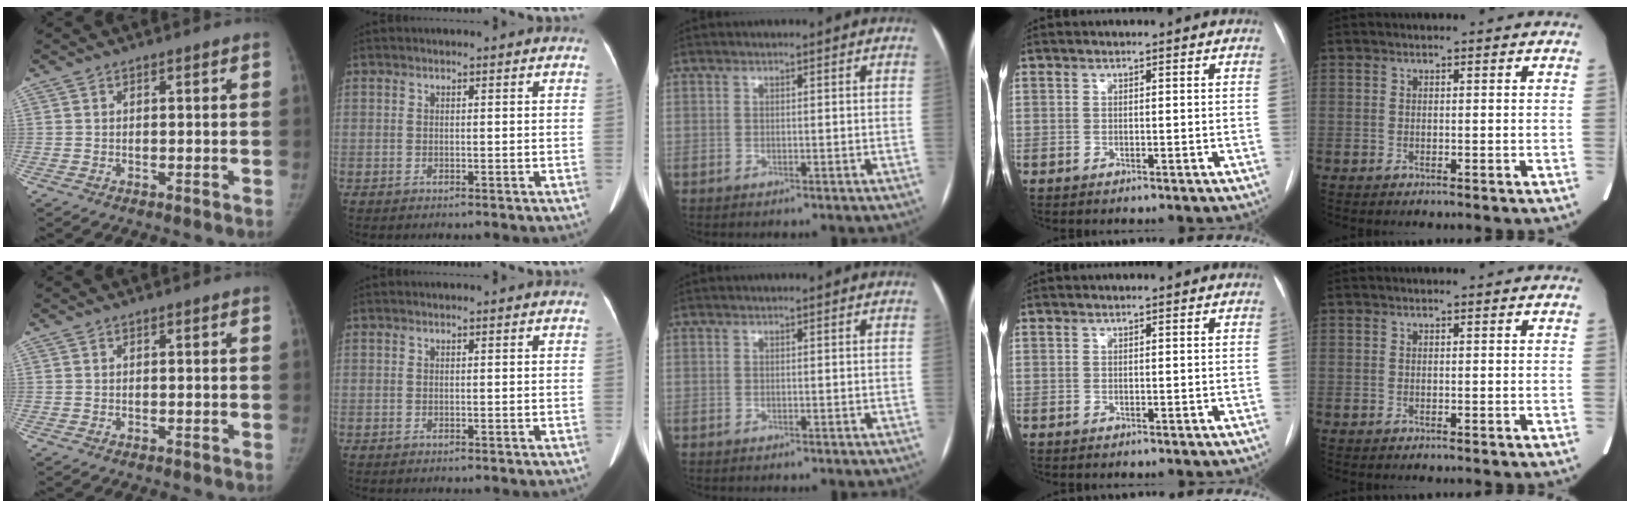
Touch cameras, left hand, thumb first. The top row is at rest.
{}